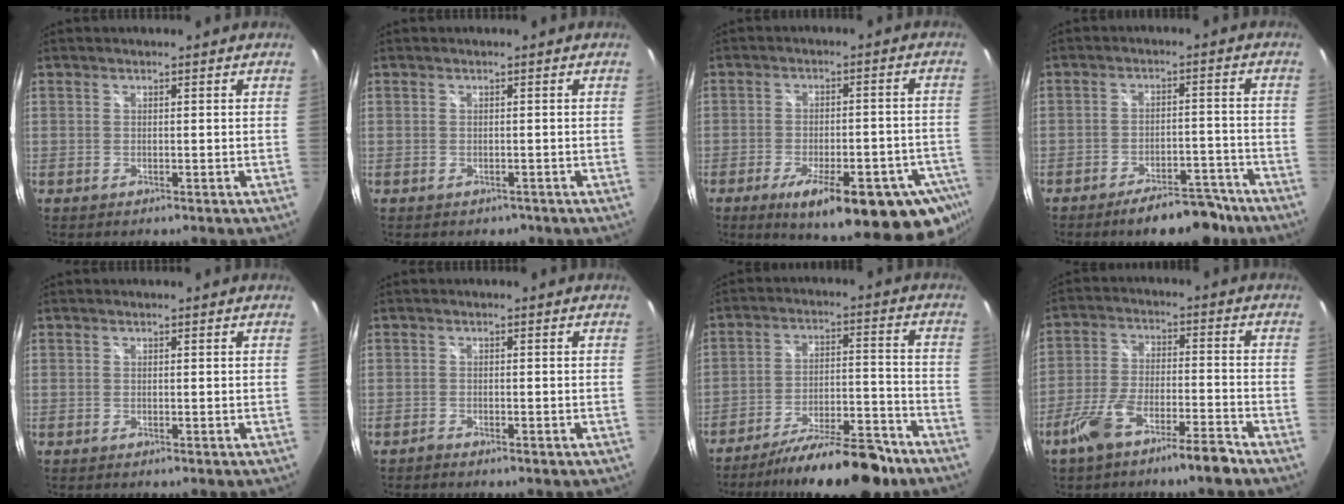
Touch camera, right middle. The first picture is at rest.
{"total": 1.3, "force": [-0.7, 1.1, 0.4], "torque": [-0.008, -0.004, -0.006]}
{"total": 23.4, "force": [-14.8, 7.2, 16.7], "torque": [-0.225, -0.033, -0.191]}
{"total": 9.9, "force": [-8.0, 3.4, 4.7], "torque": [-0.077, 0.015, -0.104]}
{"total": 0.0}
{"total": 1.7, "force": [-1.4, 0.6, 0.7], "torque": [-0.017, -0.004, -0.022]}
{"total": 17.3, "force": [-14.0, 3.9, 9.3], "torque": [-0.158, -0.014, -0.208]}
{"total": 9.8, "force": [-7.2, 1.4, 6.5], "torque": [-0.139, -0.005, -0.126]}